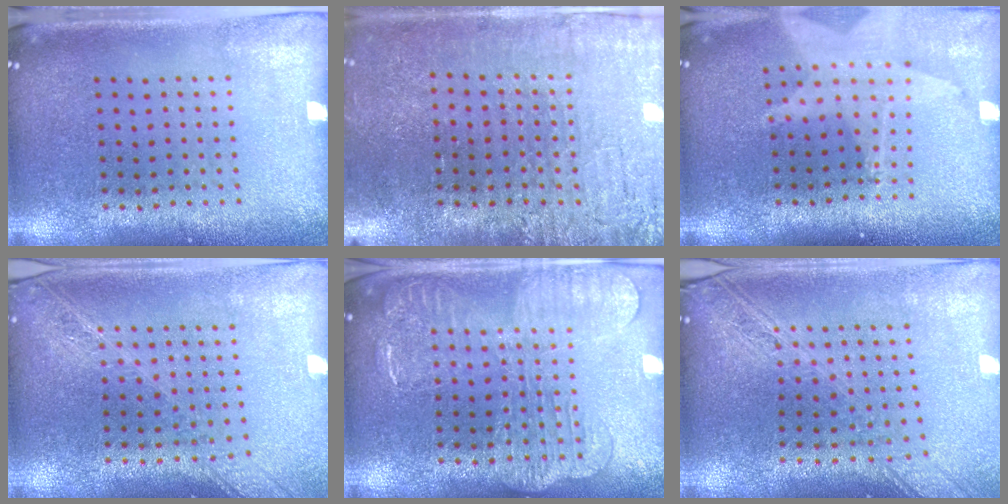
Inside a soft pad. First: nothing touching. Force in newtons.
{"total": 3.7, "press": 3.4, "slide": 1.3}
{"total": 2.0, "press": 1.5, "slide": 1.3}
{"total": 2.1, "press": 1.8, "slide": 1.0}
{"total": 2.2, "press": 2.1, "slide": 0.4}
{"total": 2.2, "press": 1.8, "slide": 1.2}